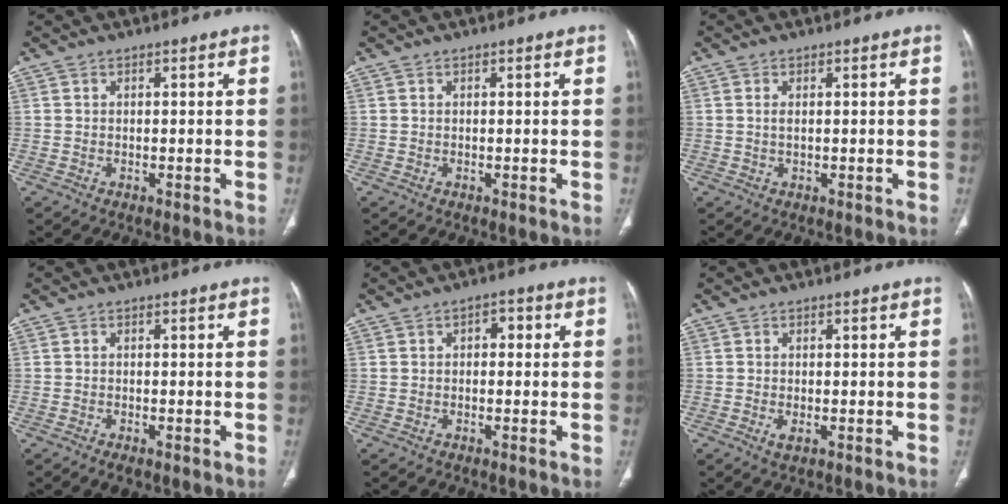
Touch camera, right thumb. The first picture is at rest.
{"total": 0.0}
{"total": 1.1, "force": [0.3, 0.4, 1.0], "torque": [-0.025, 0.000, 0.008]}
{"total": 2.7, "force": [-2.4, 1.0, 0.8], "torque": [-0.018, 0.011, -0.037]}
{"total": 2.7, "force": [0.4, 1.7, 2.1], "torque": [-0.018, 0.011, 0.001]}
{"total": 1.8, "force": [-0.6, 0.8, 1.4], "torque": [-0.031, -0.003, -0.008]}